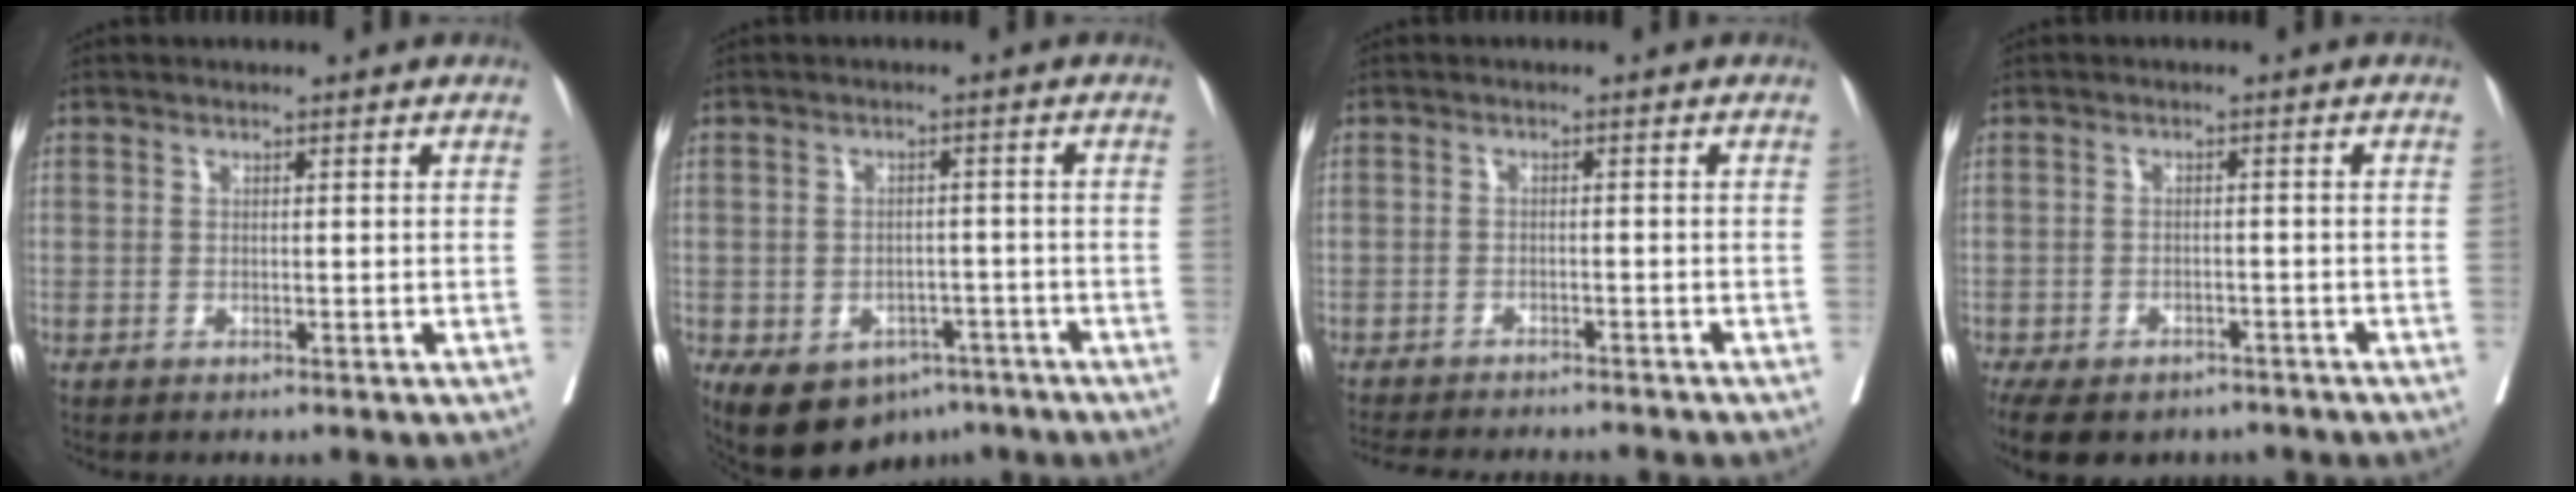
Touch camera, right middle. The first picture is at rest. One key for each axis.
{"total": 11.5, "fx": -6.9, "fy": 7.3, "fz": 5.6, "tx": -0.102, "ty": 0.011, "tz": -0.095}
{"total": 14.4, "fx": -13.2, "fy": 1.7, "fz": 5.4, "tx": -0.101, "ty": -0.025, "tz": -0.173}
{"total": 14.7, "fx": -10.5, "fy": 7.8, "fz": 6.6, "tx": -0.180, "ty": -0.022, "tz": -0.136}